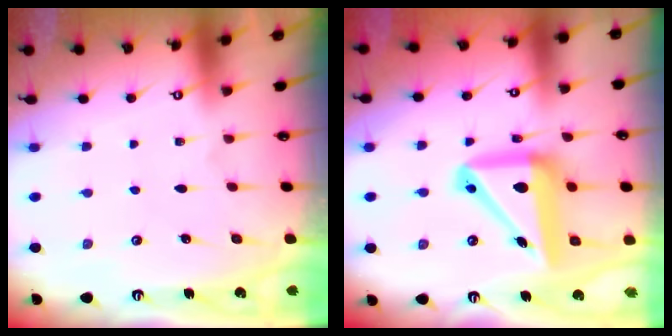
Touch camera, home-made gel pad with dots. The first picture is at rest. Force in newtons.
{"total": 16.1, "press": 15.9, "slide": 2.5}